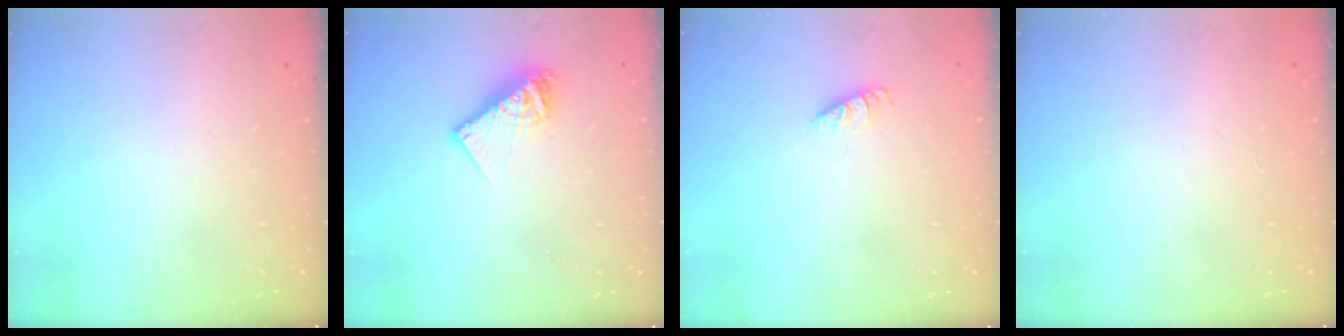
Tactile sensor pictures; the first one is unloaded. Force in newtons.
{"total": 8.9, "press": 8.9, "slide": 0.5}
{"total": 1.0, "press": 1.0, "slide": 0.1}
{"total": 0.0}